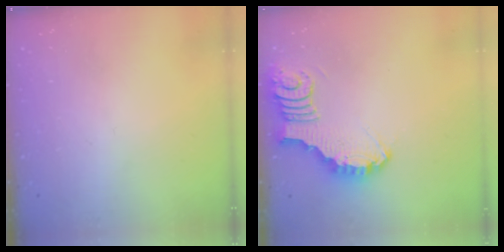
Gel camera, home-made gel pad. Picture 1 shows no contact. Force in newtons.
{"total": 3.8, "press": 3.8, "slide": 0.2}